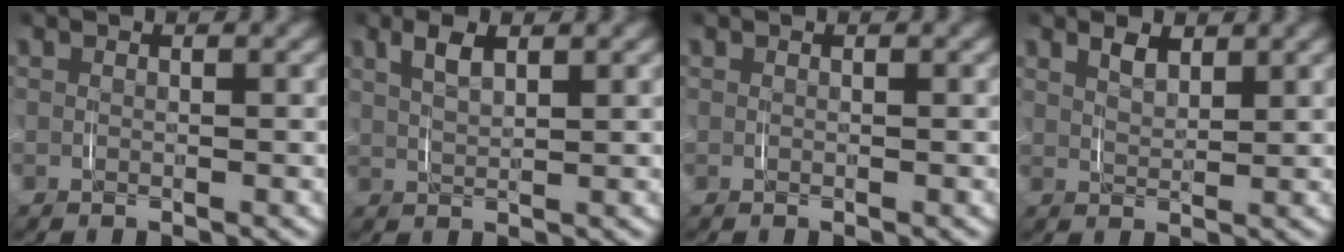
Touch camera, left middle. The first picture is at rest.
{"total": 2.2, "force": [1.1, 0.9, 1.7], "torque": [-0.039, -0.002, 0.023]}
{"total": 0.0}
{"total": 1.8, "force": [1.1, 0.8, 1.1], "torque": [-0.022, -0.007, 0.023]}